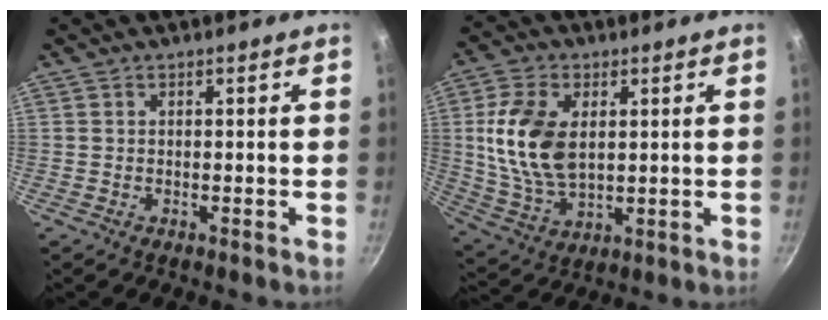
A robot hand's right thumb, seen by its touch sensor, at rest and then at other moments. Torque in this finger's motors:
{"motor_torque": [1.07, 1.93, 1.64, 0.02, 0.14]}